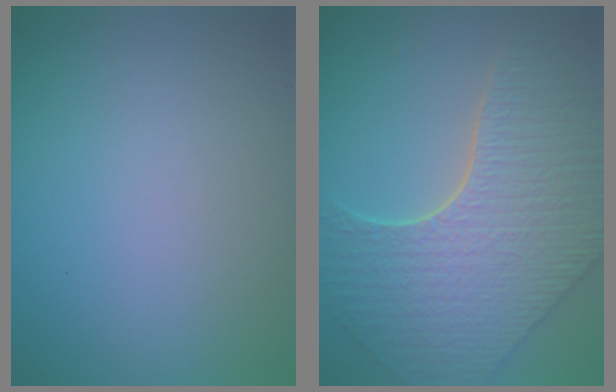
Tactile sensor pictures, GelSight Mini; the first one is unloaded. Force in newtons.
{"total": 8.6, "press": 6.2, "slide": 5.9}